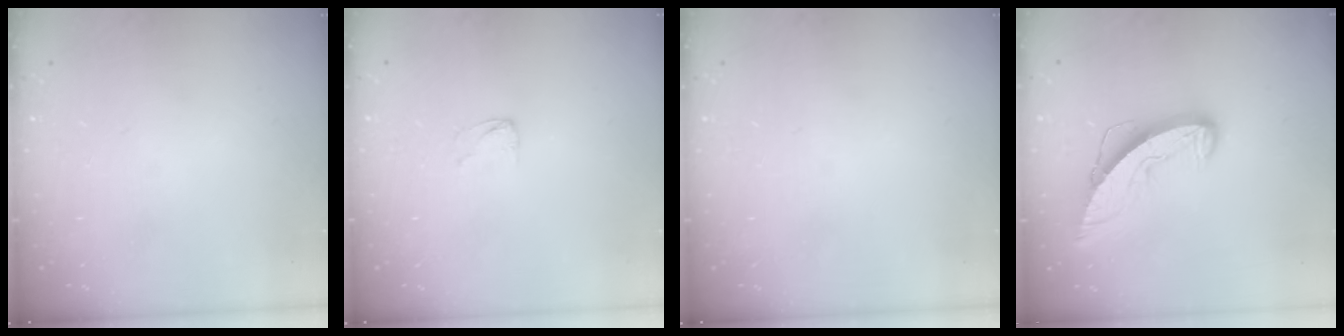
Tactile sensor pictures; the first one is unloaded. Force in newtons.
{"total": 2.9, "press": 2.9, "slide": 0.2}
{"total": 0.0}
{"total": 9.1, "press": 9.0, "slide": 0.9}